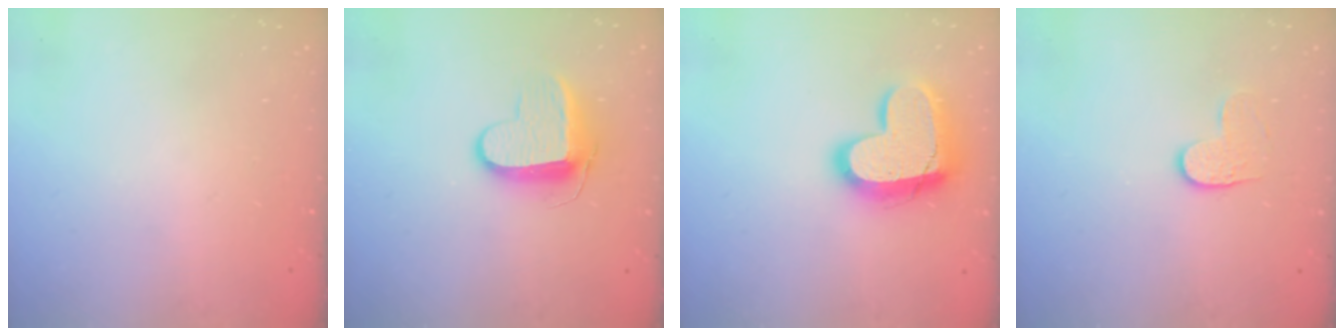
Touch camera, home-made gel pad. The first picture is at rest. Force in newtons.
{"total": 9.9, "press": 9.9, "slide": 0.7}
{"total": 18.2, "press": 18.2, "slide": 1.4}
{"total": 4.0, "press": 4.0, "slide": 0.4}